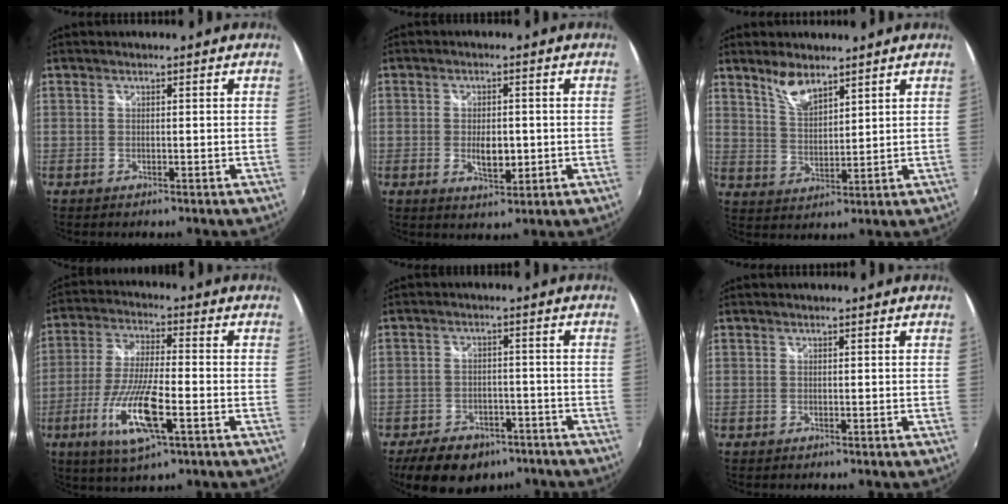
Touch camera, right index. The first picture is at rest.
{"total": 5.0, "force": [-0.8, 2.5, 4.3], "torque": [-0.076, -0.006, -0.011]}
{"total": 6.0, "force": [4.6, 2.1, 3.2], "torque": [-0.056, 0.003, 0.092]}
{"total": 13.9, "force": [-5.2, 3.3, 12.4], "torque": [-0.260, -0.020, -0.099]}
{"total": 12.9, "force": [-9.0, 7.6, 5.4], "torque": [-0.134, 0.011, -0.121]}
{"total": 0.0}